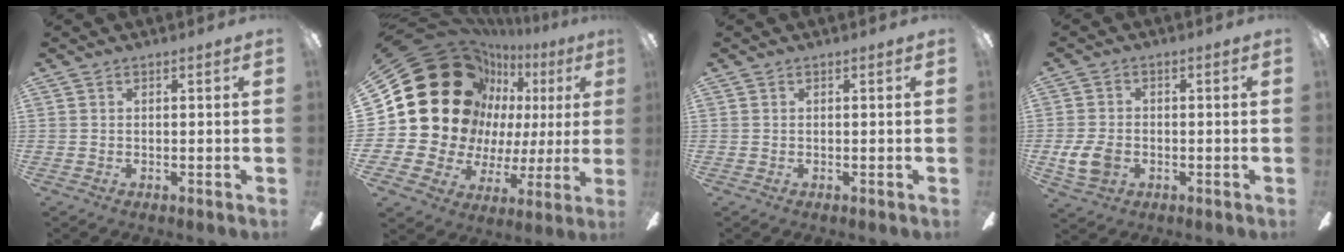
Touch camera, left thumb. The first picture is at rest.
{"total": 26.7, "force": [10.4, 20.3, 13.8], "torque": [-0.258, -0.072, 0.235]}
{"total": 0.0}
{"total": 7.2, "force": [-1.8, 5.3, 4.6], "torque": [-0.099, 0.006, -0.032]}